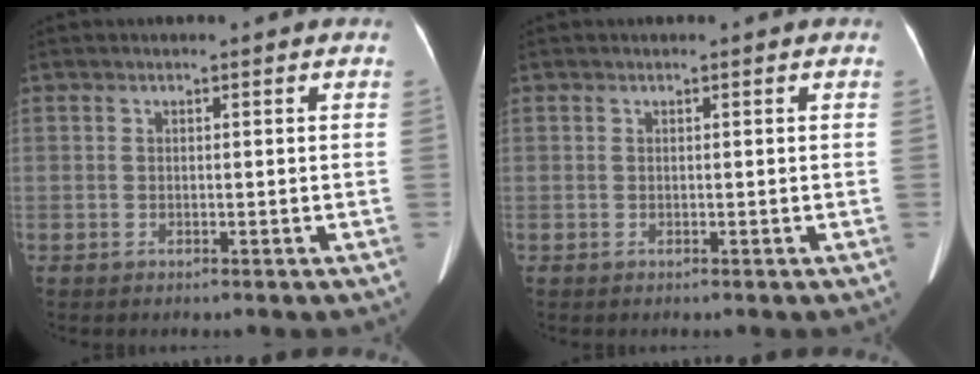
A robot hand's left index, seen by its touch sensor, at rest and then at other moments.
{"total": 0.0}